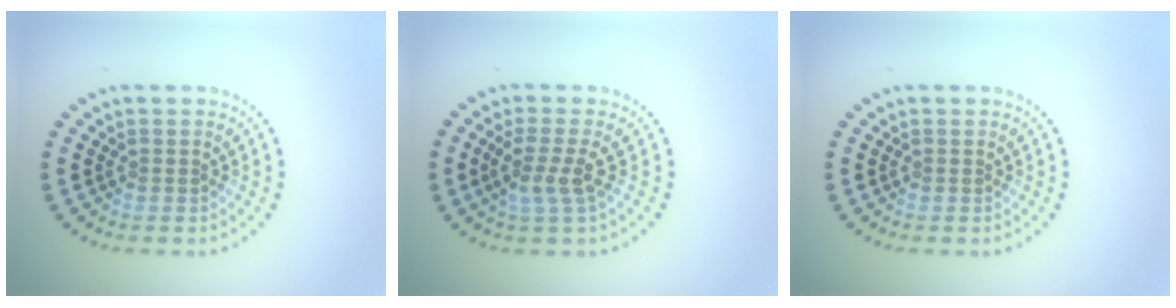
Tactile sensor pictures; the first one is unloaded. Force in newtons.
{"total": 2.5, "press": 1.9, "slide": 1.7}
{"total": 0.0}